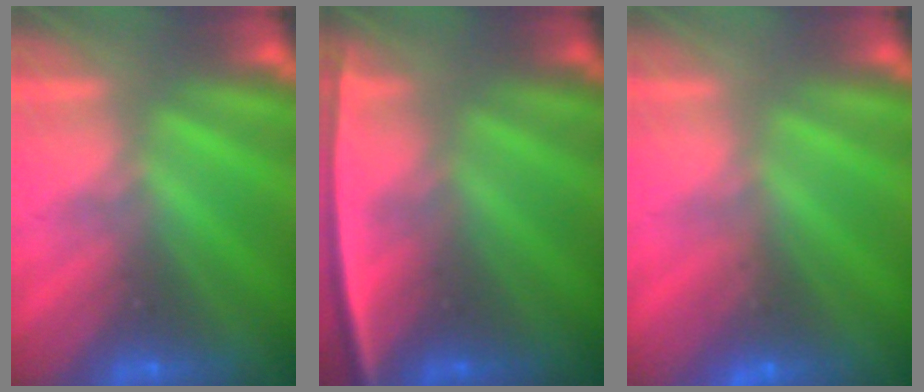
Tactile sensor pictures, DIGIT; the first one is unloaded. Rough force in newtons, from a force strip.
{"total": 2.4}
{"total": 3.2}